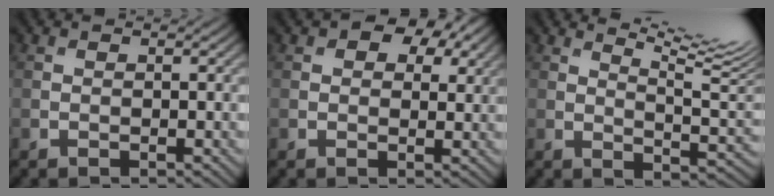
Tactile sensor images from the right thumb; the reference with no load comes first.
{"total": 6.7, "force": [3.7, 4.2, 3.7], "torque": [-0.051, 0.007, 0.056]}
{"total": 12.8, "force": [8.1, 3.1, 9.5], "torque": [-0.155, 0.016, 0.123]}